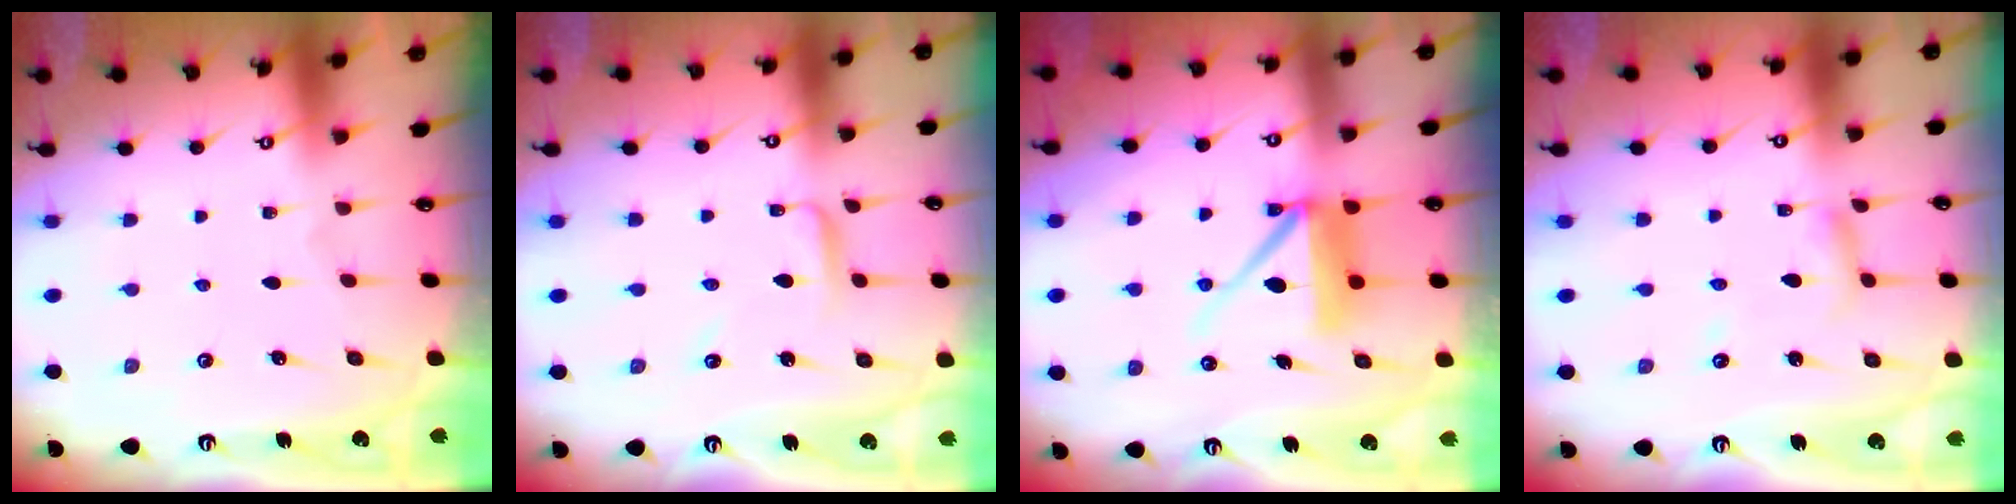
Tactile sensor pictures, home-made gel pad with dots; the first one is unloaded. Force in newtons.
{"total": 3.3, "press": 3.3, "slide": 0.3}
{"total": 10.7, "press": 10.6, "slide": 1.0}
{"total": 5.2, "press": 5.2, "slide": 0.3}